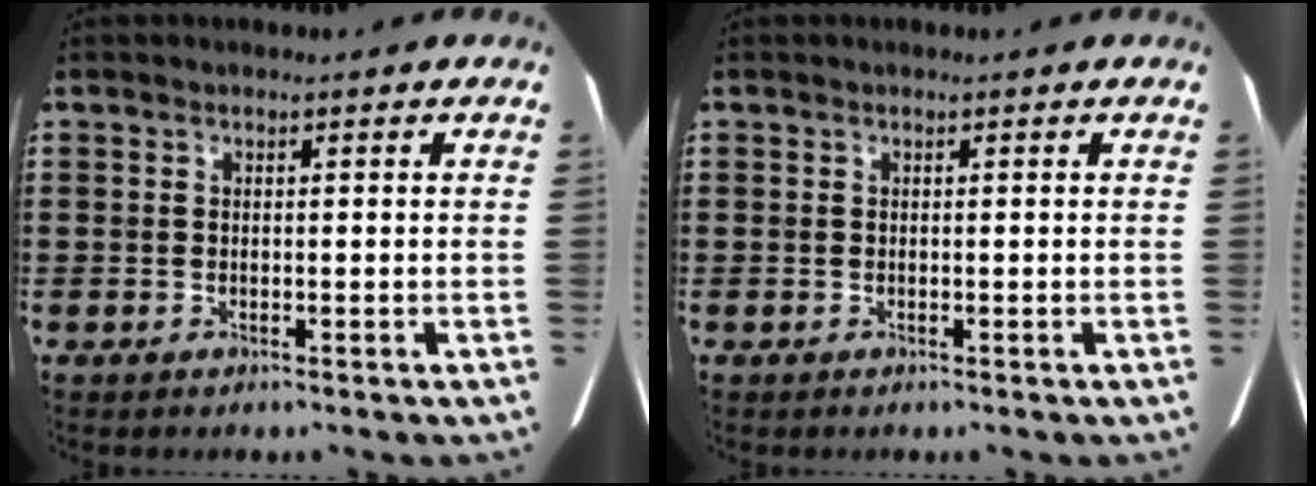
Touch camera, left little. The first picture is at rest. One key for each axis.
{"total": 0.0}